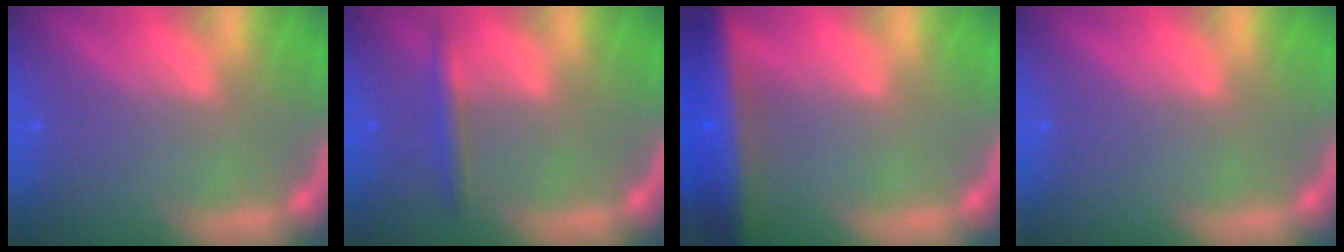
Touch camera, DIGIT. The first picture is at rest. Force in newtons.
{"total": 1.9}
{"total": 8.0}
{"total": 0.0}